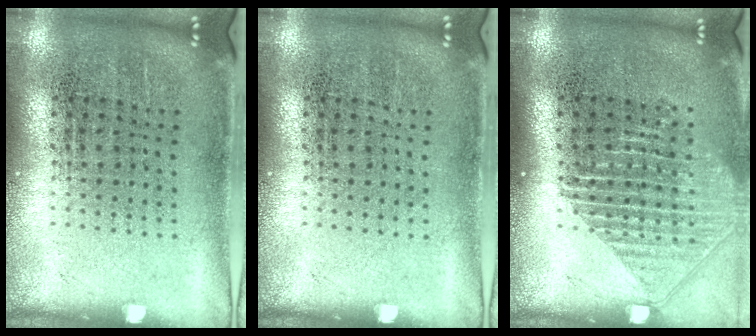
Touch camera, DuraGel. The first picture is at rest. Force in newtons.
{"total": 0.0}
{"total": 1.5, "press": 1.4, "slide": 0.6}